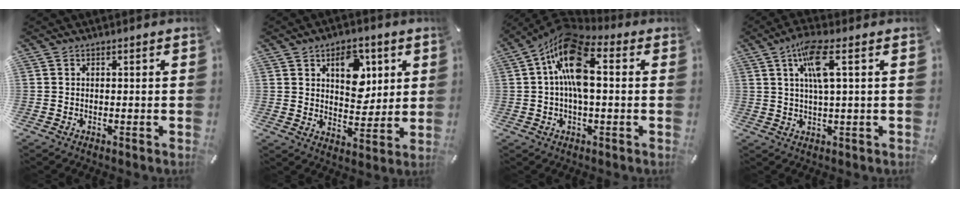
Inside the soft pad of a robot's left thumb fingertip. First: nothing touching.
{"total": 11.0, "force": [4.6, 7.6, 6.6], "torque": [-0.074, -0.011, 0.077]}
{"total": 15.1, "force": [2.6, 7.3, 13.0], "torque": [-0.241, -0.007, 0.046]}
{"total": 8.7, "force": [3.0, 1.8, 8.0], "torque": [-0.152, 0.003, 0.047]}